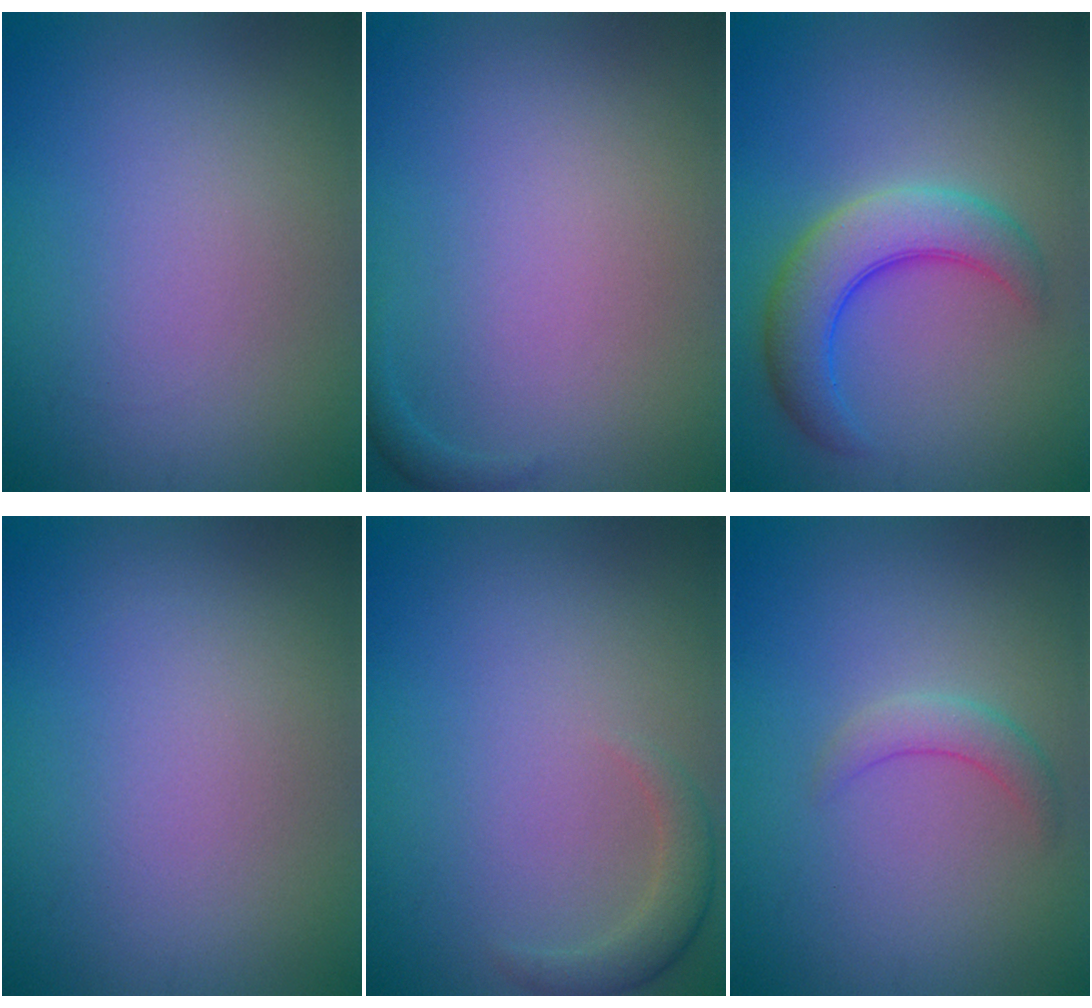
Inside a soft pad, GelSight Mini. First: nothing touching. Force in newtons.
{"total": 0.6, "press": 0.6, "slide": 0.1}
{"total": 5.4, "press": 5.4, "slide": 0.2}
{"total": 0.0}
{"total": 1.9, "press": 1.9, "slide": 0.3}
{"total": 1.8, "press": 1.8, "slide": 0.2}